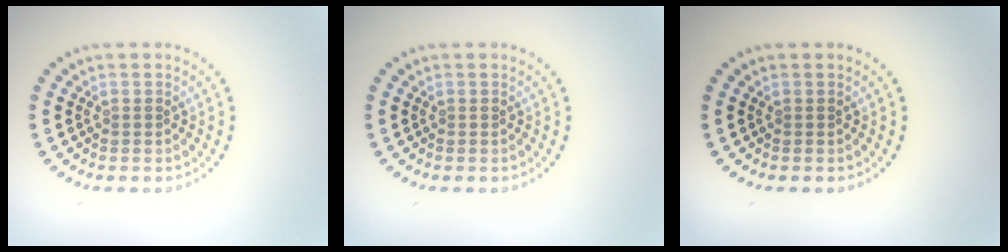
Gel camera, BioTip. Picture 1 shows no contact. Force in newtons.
{"total": 0.0}
{"total": 0.0}